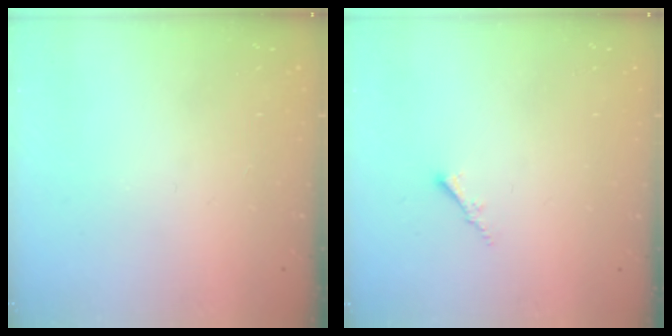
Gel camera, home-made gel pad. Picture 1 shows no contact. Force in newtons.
{"total": 1.5, "press": 1.5, "slide": 0.4}